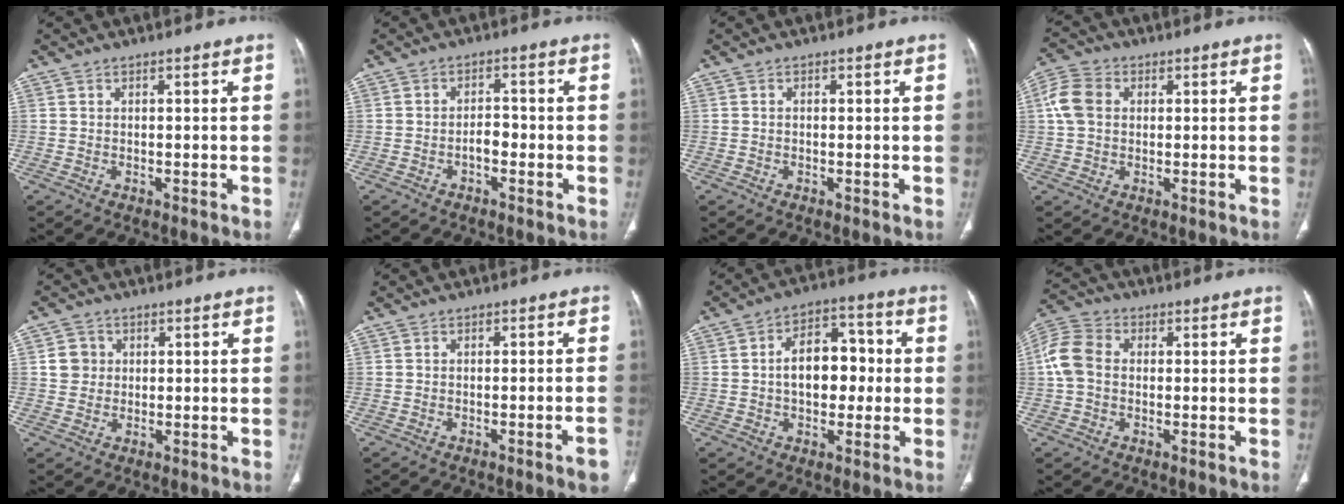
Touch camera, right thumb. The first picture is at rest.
{"total": 2.7, "force": [-1.1, 1.5, 1.9], "torque": [-0.023, 0.017, -0.022]}
{"total": 0.0}
{"total": 7.0, "force": [1.2, 5.4, 4.4], "torque": [-0.093, 0.016, 0.018]}
{"total": 3.8, "force": [0.6, 3.7, 0.9], "torque": [0.004, 0.003, 0.009]}
{"total": 3.5, "force": [-2.0, 0.1, 2.9], "torque": [-0.040, 0.009, -0.028]}
{"total": 11.7, "force": [0.1, 7.6, 8.9], "torque": [-0.105, 0.033, -0.002]}
{"total": 7.7, "force": [0.2, 5.9, 5.0], "torque": [-0.108, 0.024, -0.005]}